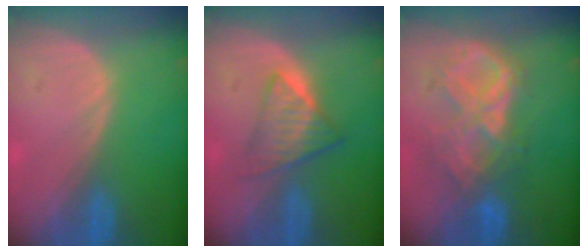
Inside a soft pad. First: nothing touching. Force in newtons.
{"total": 6.2, "press": 5.4, "slide": 3.0}
{"total": 9.2, "press": 7.9, "slide": 4.7}